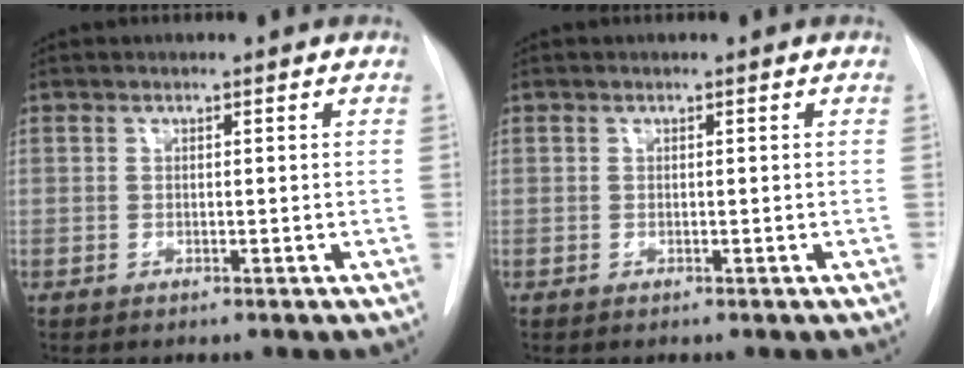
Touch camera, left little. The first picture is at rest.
{"total": 0.0}